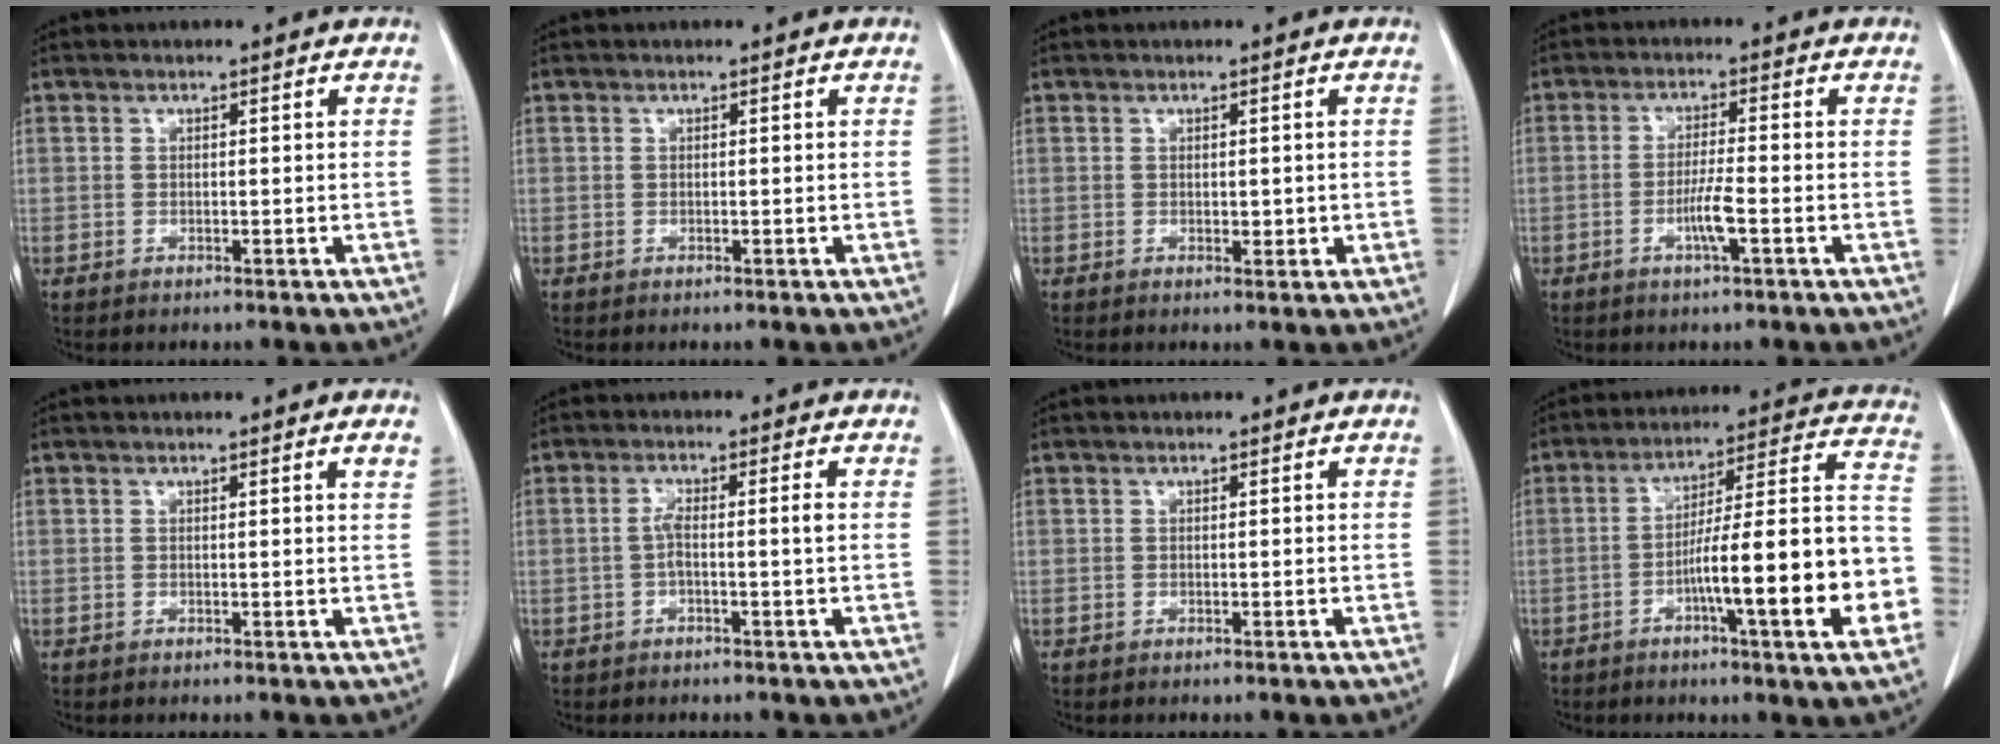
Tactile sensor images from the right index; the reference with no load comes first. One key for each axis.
{"total": 0.0}
{"total": 1.4, "fx": 0.0, "fy": 0.9, "fz": 1.2, "tx": -0.013, "ty": -0.002, "tz": 0.003}
{"total": 4.2, "fx": -1.5, "fy": 0.0, "fz": 3.9, "tx": -0.074, "ty": -0.005, "tz": -0.030}
{"total": 1.0, "fx": 0.6, "fy": -0.3, "fz": 0.7, "tx": -0.014, "ty": -0.005, "tz": 0.007}
{"total": 2.9, "fx": -0.4, "fy": 0.0, "fz": 2.9, "tx": -0.054, "ty": 0.006, "tz": -0.007}
{"total": 0.0}
{"total": 18.9, "fx": -5.8, "fy": 1.0, "fz": 18.0, "tx": -0.217, "ty": 0.020, "tz": -0.083}